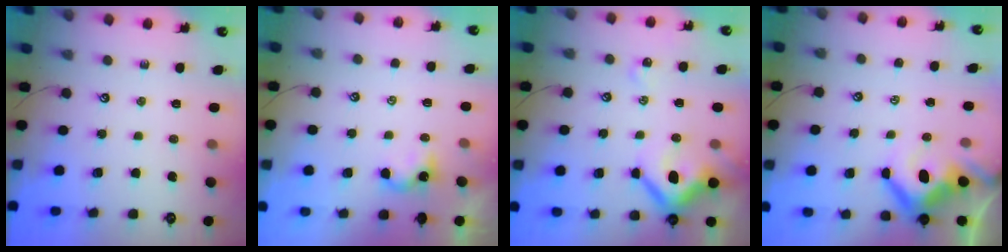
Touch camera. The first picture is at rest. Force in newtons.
{"total": 1.2, "press": 1.1, "slide": 0.3}
{"total": 10.4, "press": 10.3, "slide": 1.3}
{"total": 7.4, "press": 7.3, "slide": 1.2}